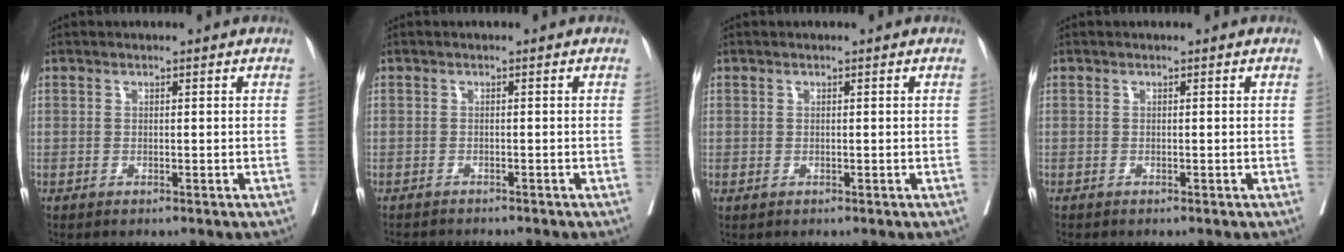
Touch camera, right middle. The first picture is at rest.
{"total": 4.4, "force": [-4.2, 0.4, 1.3], "torque": [-0.014, -0.010, -0.059]}
{"total": 0.0}
{"total": 0.8, "force": [-0.6, -0.2, 0.4], "torque": [-0.002, 0.001, -0.007]}